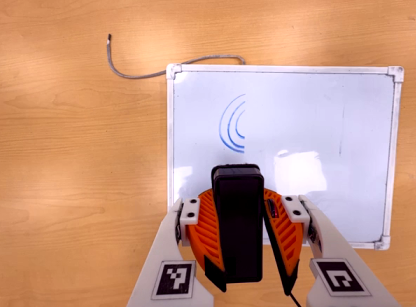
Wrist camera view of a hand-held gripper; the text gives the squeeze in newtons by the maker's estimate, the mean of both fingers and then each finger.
{"total": 10.9, "left": 9.7, "right": 12.0}